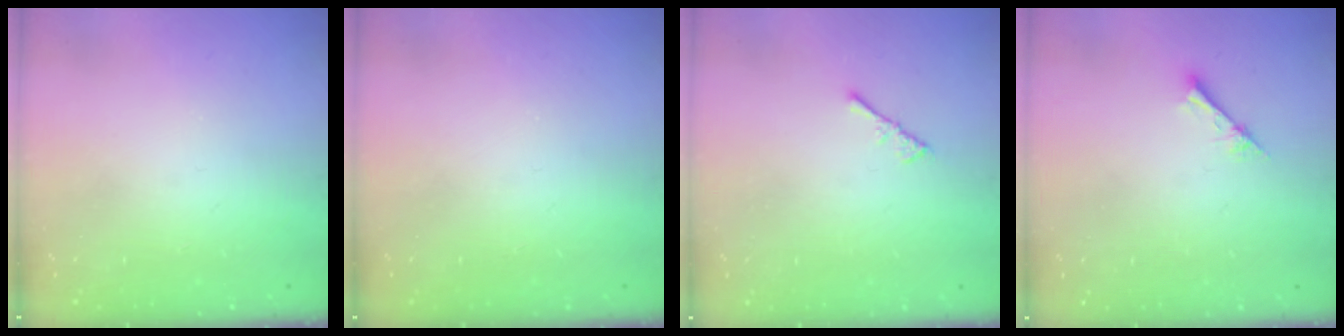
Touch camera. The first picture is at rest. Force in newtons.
{"total": 0.0}
{"total": 2.2, "press": 2.1, "slide": 0.5}
{"total": 2.1, "press": 2.1, "slide": 0.2}